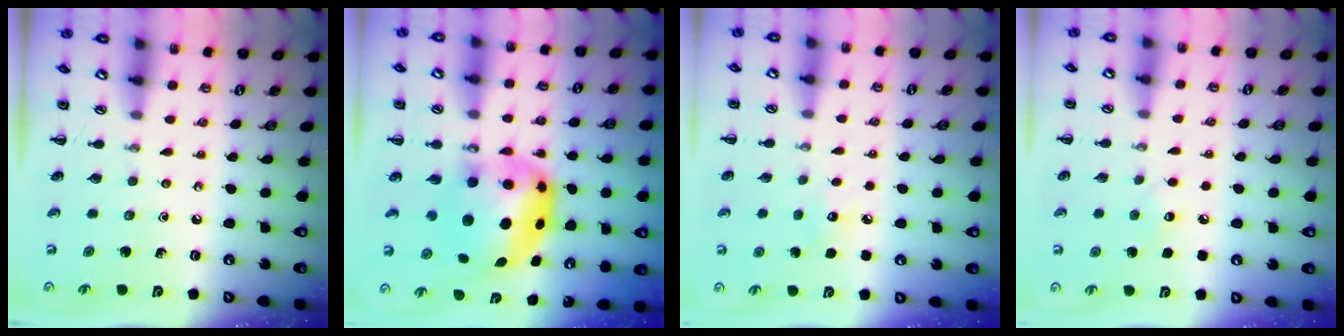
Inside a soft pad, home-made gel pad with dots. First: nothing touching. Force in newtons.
{"total": 7.7, "press": 7.6, "slide": 1.6}
{"total": 5.5, "press": 5.3, "slide": 1.4}
{"total": 5.3, "press": 5.2, "slide": 0.9}